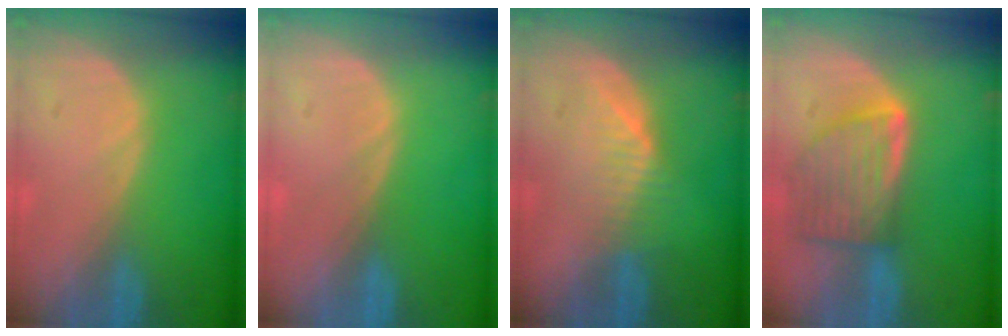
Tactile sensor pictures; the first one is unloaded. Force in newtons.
{"total": 0.0}
{"total": 4.3, "press": 4.3, "slide": 0.4}
{"total": 8.0, "press": 7.2, "slide": 3.5}